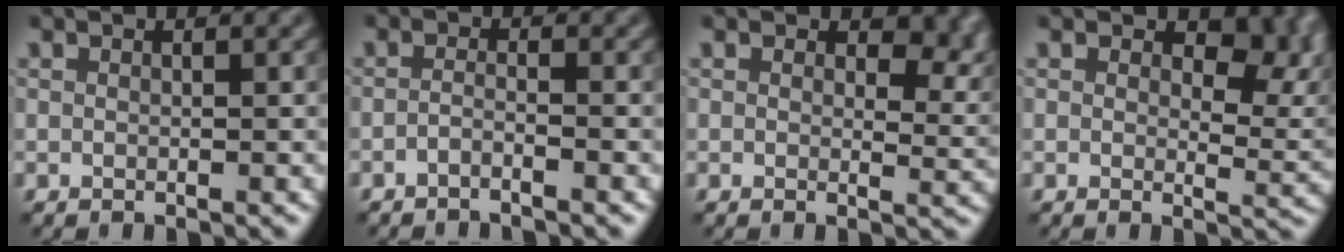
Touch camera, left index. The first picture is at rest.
{"total": 1.4, "force": [-1.3, 0.0, 0.4], "torque": [-0.011, -0.001, -0.025]}
{"total": 4.8, "force": [2.2, 2.7, 3.4], "torque": [-0.042, -0.007, 0.028]}
{"total": 6.2, "force": [2.3, 3.5, 4.6], "torque": [-0.061, -0.007, 0.035]}